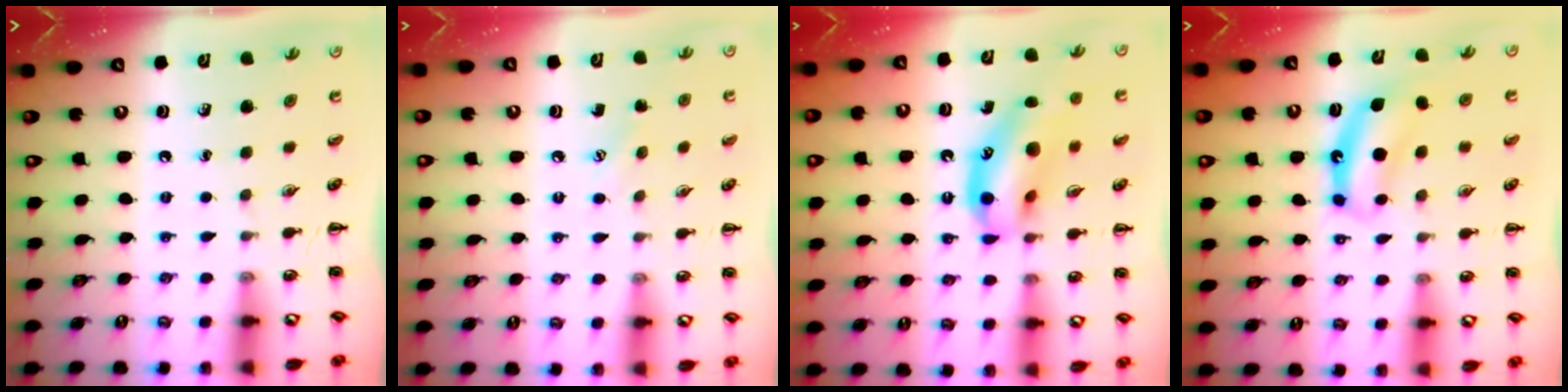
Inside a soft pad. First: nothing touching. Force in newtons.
{"total": 4.9, "press": 4.7, "slide": 1.3}
{"total": 14.1, "press": 13.7, "slide": 3.2}
{"total": 7.4, "press": 7.3, "slide": 1.1}